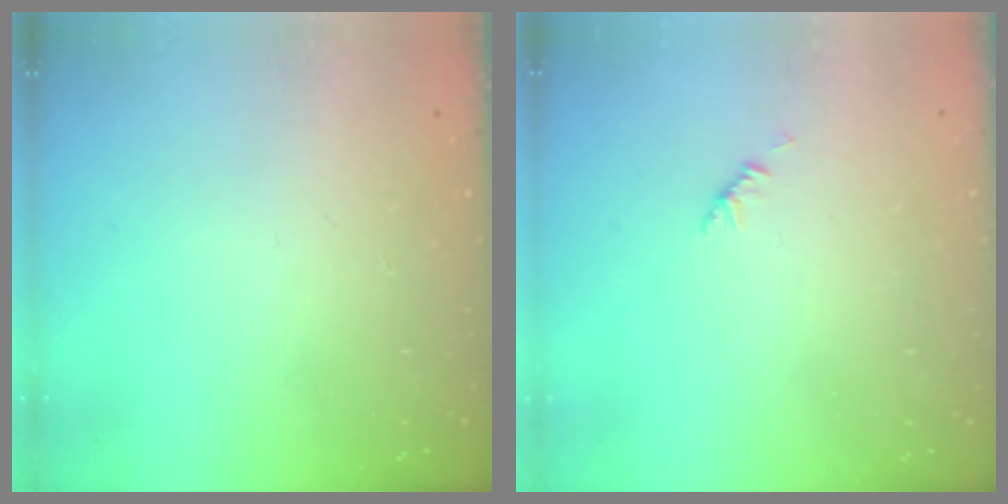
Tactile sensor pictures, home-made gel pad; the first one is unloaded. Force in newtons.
{"total": 1.9, "press": 1.8, "slide": 0.6}